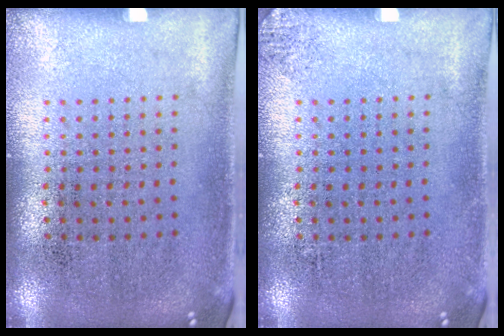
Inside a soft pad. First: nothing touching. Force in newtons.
{"total": 0.6, "press": 0.6, "slide": 0.1}